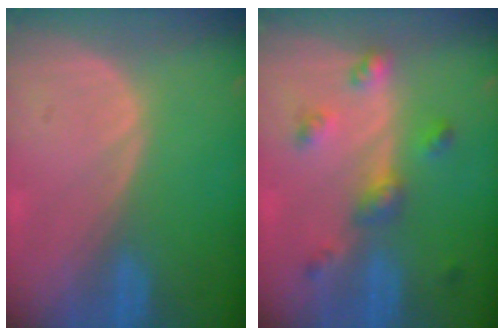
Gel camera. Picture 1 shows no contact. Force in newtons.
{"total": 5.0, "press": 4.9, "slide": 0.6}